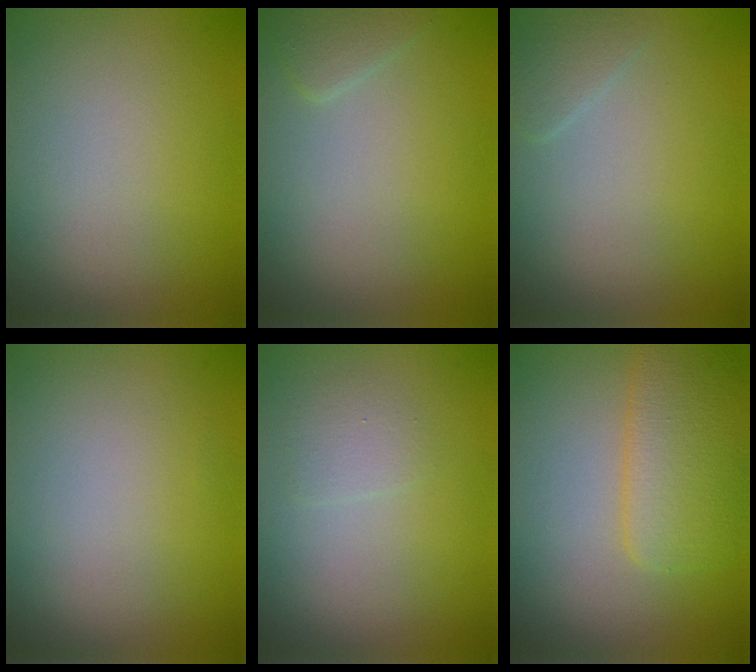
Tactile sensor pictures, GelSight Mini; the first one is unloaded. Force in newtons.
{"total": 1.2, "press": 1.2, "slide": 0.1}
{"total": 1.2, "press": 1.2, "slide": 0.0}
{"total": 0.0}
{"total": 1.1, "press": 1.1, "slide": 0.1}
{"total": 4.3, "press": 4.3, "slide": 0.0}